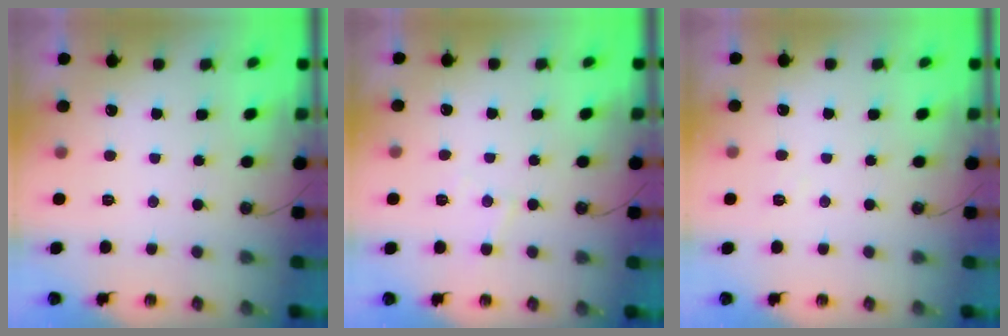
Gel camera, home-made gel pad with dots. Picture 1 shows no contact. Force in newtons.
{"total": 5.0, "press": 5.0, "slide": 0.7}
{"total": 4.5, "press": 4.5, "slide": 0.7}